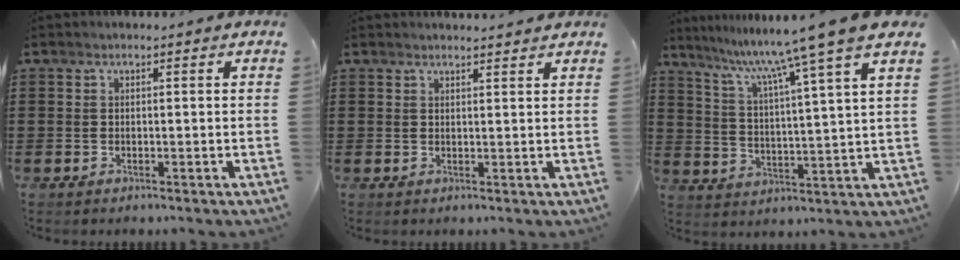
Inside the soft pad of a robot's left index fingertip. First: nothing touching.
{"total": 1.5, "force": [1.5, 0.0, 0.2], "torque": [-0.008, -0.001, 0.030]}
{"total": 10.0, "force": [8.2, -2.1, 5.3], "torque": [-0.134, -0.050, 0.126]}